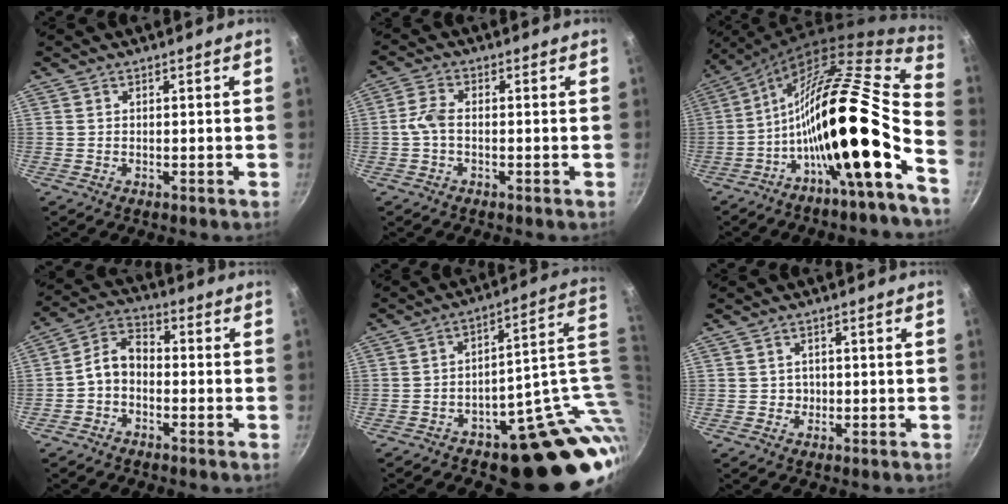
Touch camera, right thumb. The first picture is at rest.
{"total": 3.6, "force": [-0.8, 1.9, 3.0], "torque": [-0.071, 0.015, -0.025]}
{"total": 22.1, "force": [-8.6, 3.8, 20.0], "torque": [-0.272, 0.065, -0.159]}
{"total": 6.5, "force": [-1.8, 4.5, 4.4], "torque": [-0.074, 0.039, -0.047]}
{"total": 18.6, "force": [-1.5, 11.0, 14.9], "torque": [-0.086, 0.027, -0.008]}
{"total": 1.5, "force": [-0.1, 1.4, 0.2], "torque": [0.008, 0.000, -0.001]}